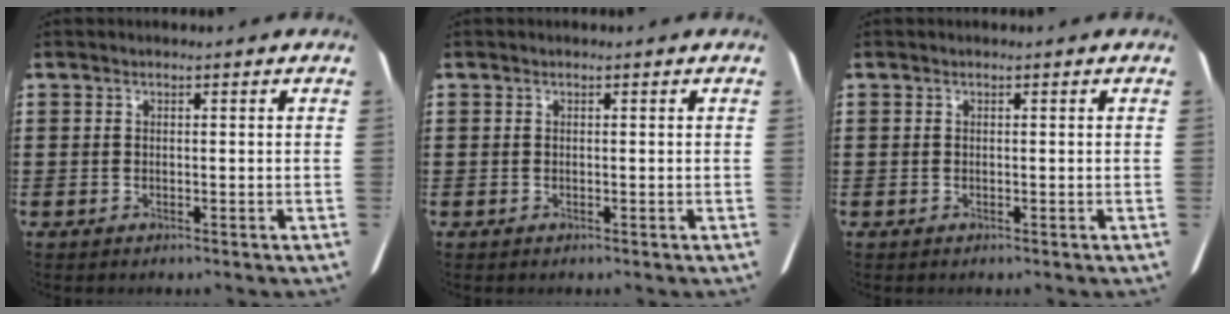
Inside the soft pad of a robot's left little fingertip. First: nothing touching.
{"total": 0.0}
{"total": 0.0}